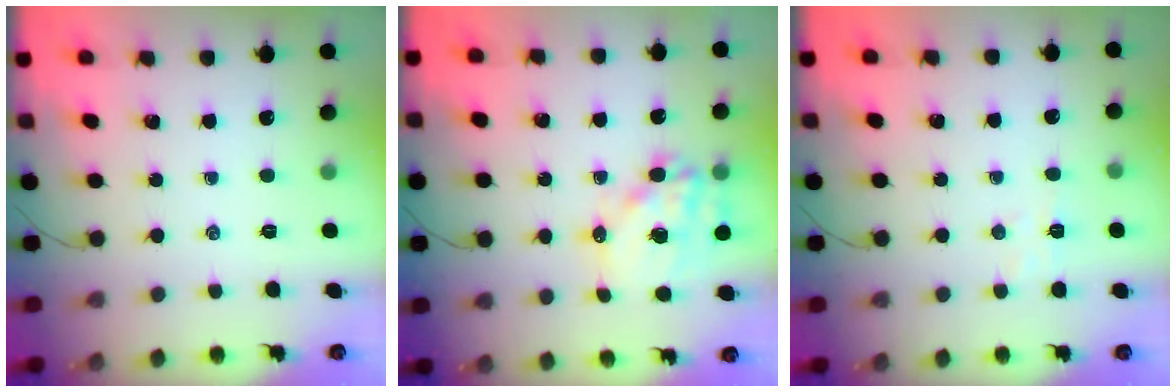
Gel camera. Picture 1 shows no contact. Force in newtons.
{"total": 14.9, "press": 14.5, "slide": 3.5}
{"total": 4.3, "press": 4.1, "slide": 1.0}